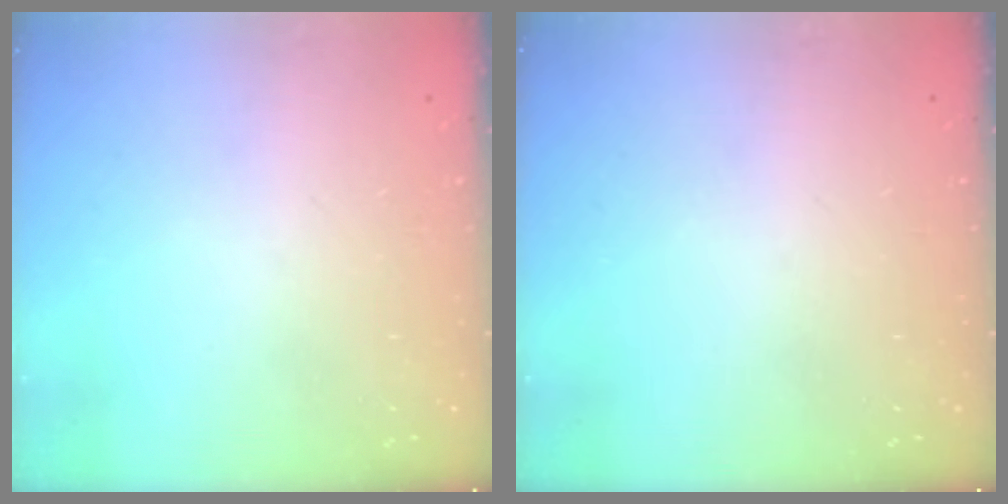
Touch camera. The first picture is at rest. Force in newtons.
{"total": 0.0}